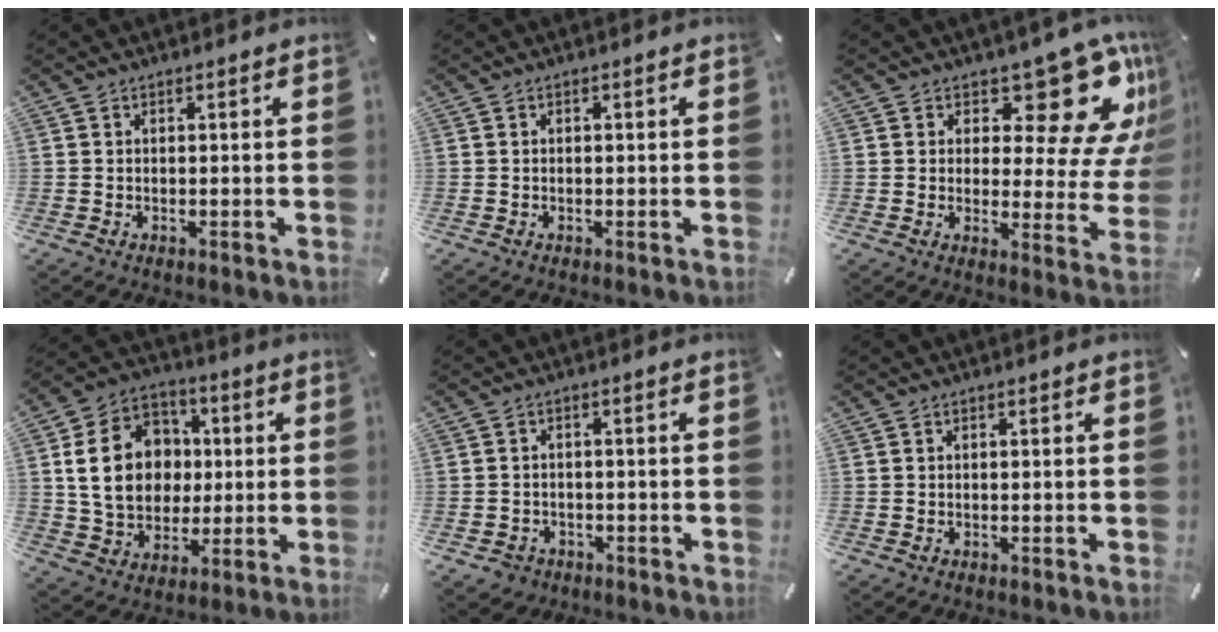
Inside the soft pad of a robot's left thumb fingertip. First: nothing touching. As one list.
[{"total": 0.0}, {"total": 17.9, "force": [10.3, 8.7, 11.7], "torque": [-0.132, -0.087, 0.169]}, {"total": 17.0, "force": [1.4, 14.1, 9.2], "torque": [-0.171, 0.011, 0.027]}, {"total": 3.0, "force": [-1.8, 2.4, 0.7], "torque": [-0.012, 0.009, -0.037]}, {"total": 0.0}]